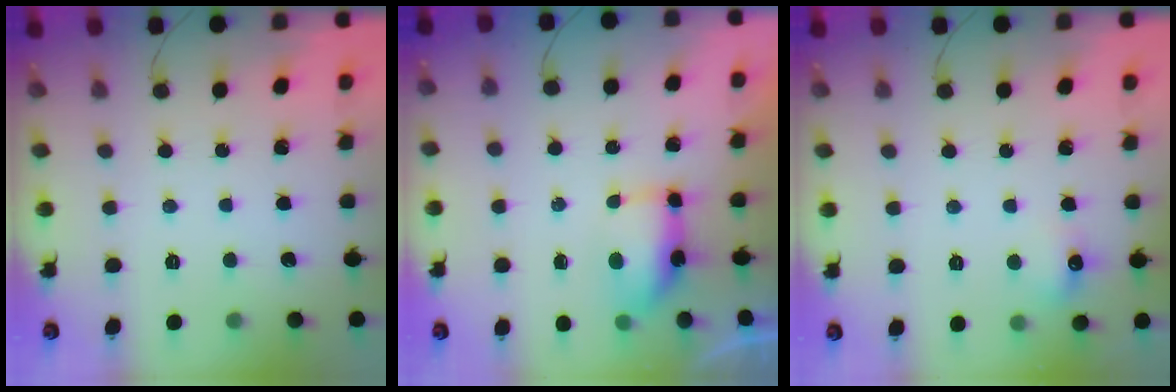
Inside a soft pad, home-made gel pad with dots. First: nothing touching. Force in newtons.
{"total": 12.1, "press": 8.2, "slide": 8.9}
{"total": 5.6, "press": 5.4, "slide": 1.5}